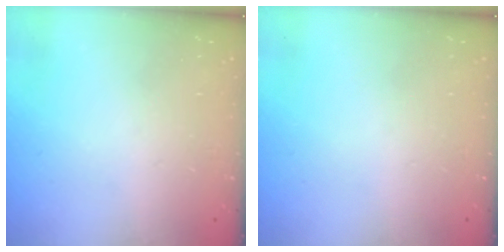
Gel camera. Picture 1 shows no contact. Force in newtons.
{"total": 0.0}